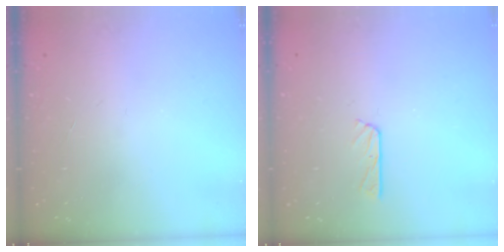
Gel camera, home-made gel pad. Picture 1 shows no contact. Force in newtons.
{"total": 3.6, "press": 3.6, "slide": 0.2}